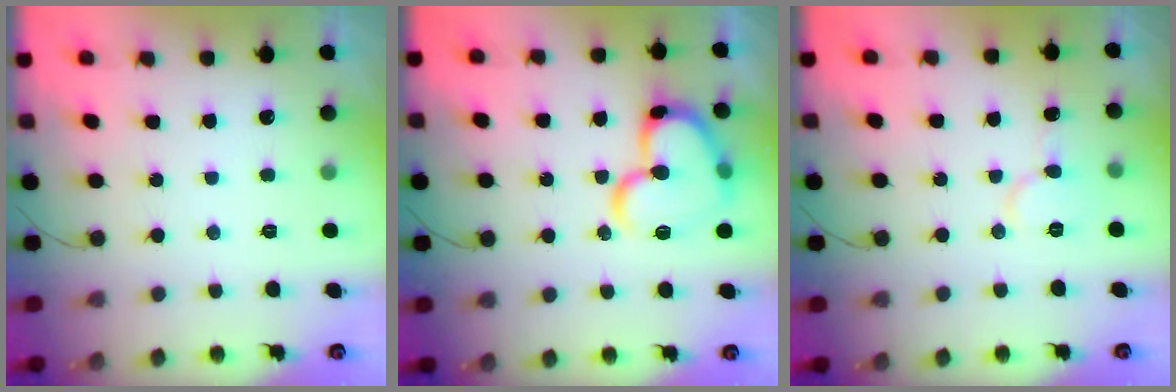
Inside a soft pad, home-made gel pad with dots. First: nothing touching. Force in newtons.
{"total": 19.0, "press": 18.9, "slide": 1.8}
{"total": 5.8, "press": 5.8, "slide": 0.4}